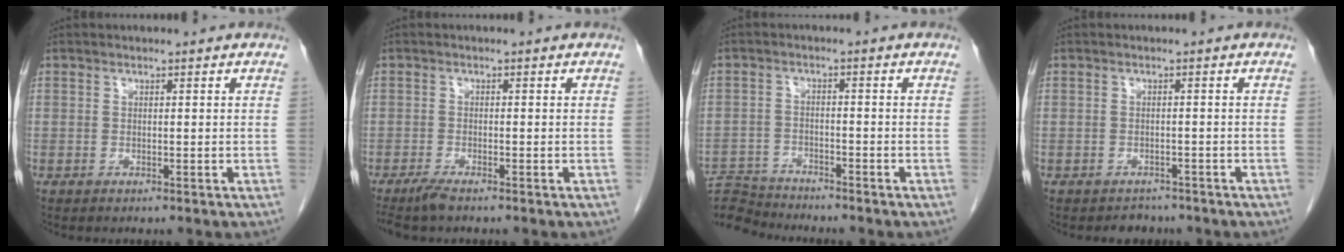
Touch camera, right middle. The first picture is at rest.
{"total": 2.7, "force": [-2.2, 0.2, 1.5], "torque": [-0.034, -0.008, -0.041]}
{"total": 7.4, "force": [-7.4, 0.6, -0.4], "torque": [0.005, 0.006, -0.139]}
{"total": 2.2, "force": [-1.9, 1.1, -0.2], "torque": [-0.009, -0.001, -0.028]}